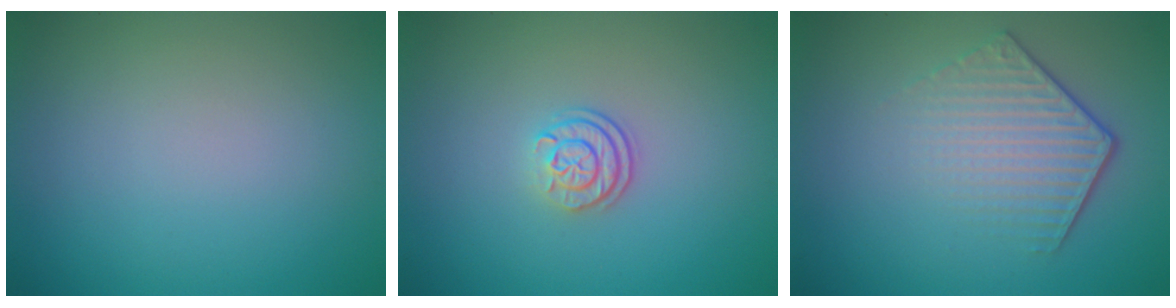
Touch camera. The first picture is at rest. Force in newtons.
{"total": 2.4, "press": 1.8, "slide": 1.5}
{"total": 4.3, "press": 3.0, "slide": 3.1}